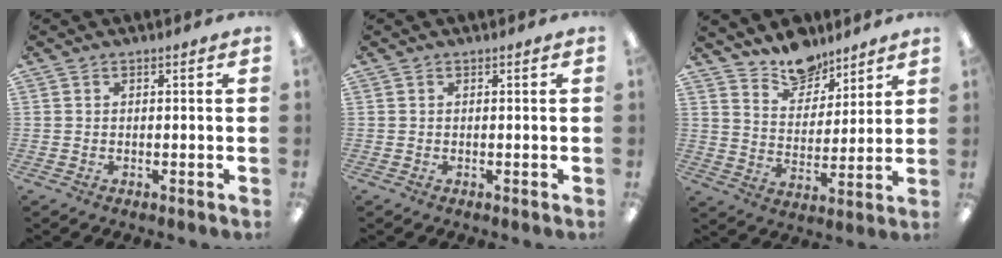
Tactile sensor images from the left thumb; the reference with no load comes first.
{"total": 0.0}
{"total": 10.6, "force": [9.2, 4.8, 2.0], "torque": [-0.027, -0.067, 0.172]}